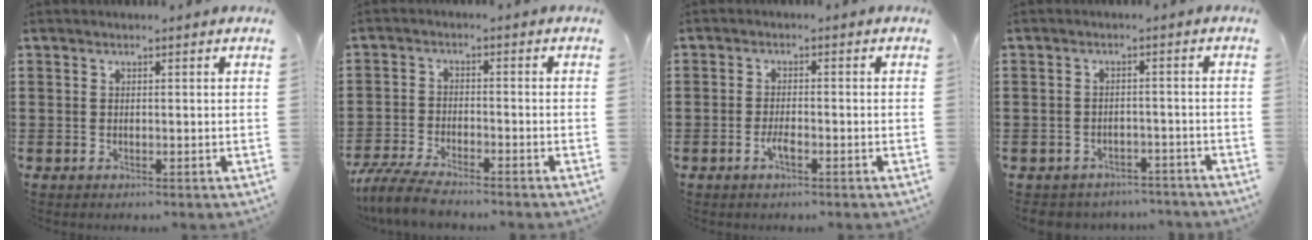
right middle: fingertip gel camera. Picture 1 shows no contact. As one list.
[{"total": 5.0, "force": [-4.6, 0.5, 2.0], "torque": [-0.060, -0.012, -0.096]}, {"total": 2.5, "force": [-1.2, 0.7, 2.1], "torque": [-0.044, 0.000, -0.024]}, {"total": 2.5, "force": [-2.4, 0.6, -0.3], "torque": [-0.003, 0.000, -0.055]}]